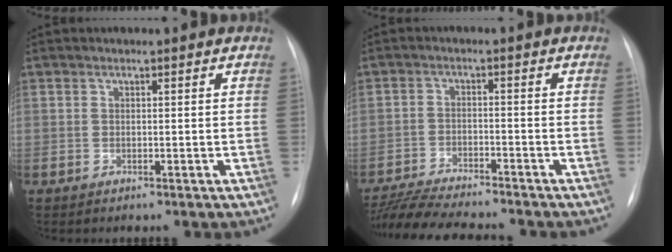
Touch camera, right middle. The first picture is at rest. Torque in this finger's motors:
{"motor_torque": [0.53, -0.61, 0.09, 0.03]}